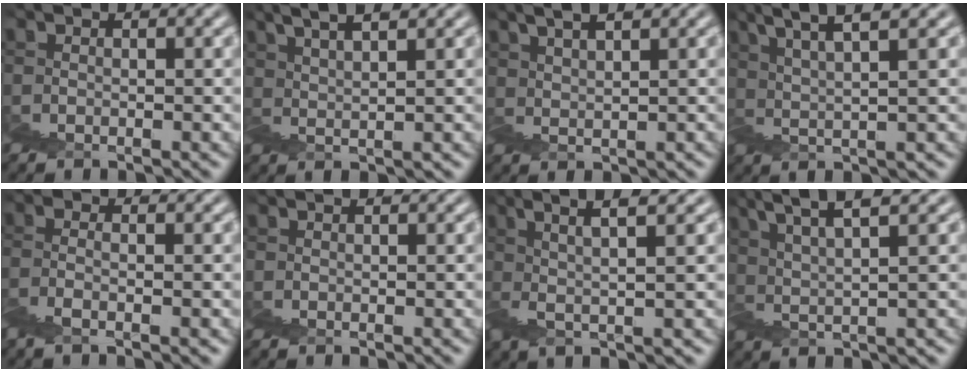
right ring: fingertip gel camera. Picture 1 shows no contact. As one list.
[{"total": 4.3, "force": [2.8, -2.8, 1.7], "torque": [-0.015, 0.035, 0.041]}, {"total": 2.7, "force": [2.0, -0.7, 1.7], "torque": [0.005, 0.029, 0.027]}, {"total": 6.0, "force": [3.8, -4.4, 1.3], "torque": [-0.006, 0.043, 0.057]}, {"total": 1.8, "force": [0.5, -1.8, -0.1], "torque": [-0.004, 0.025, -0.004]}, {"total": 0.0}, {"total": 5.8, "force": [2.6, -5.2, -0.5], "torque": [0.038, 0.050, 0.032]}, {"total": 5.6, "force": [3.7, -3.9, 1.6], "torque": [-0.015, 0.037, 0.057]}]